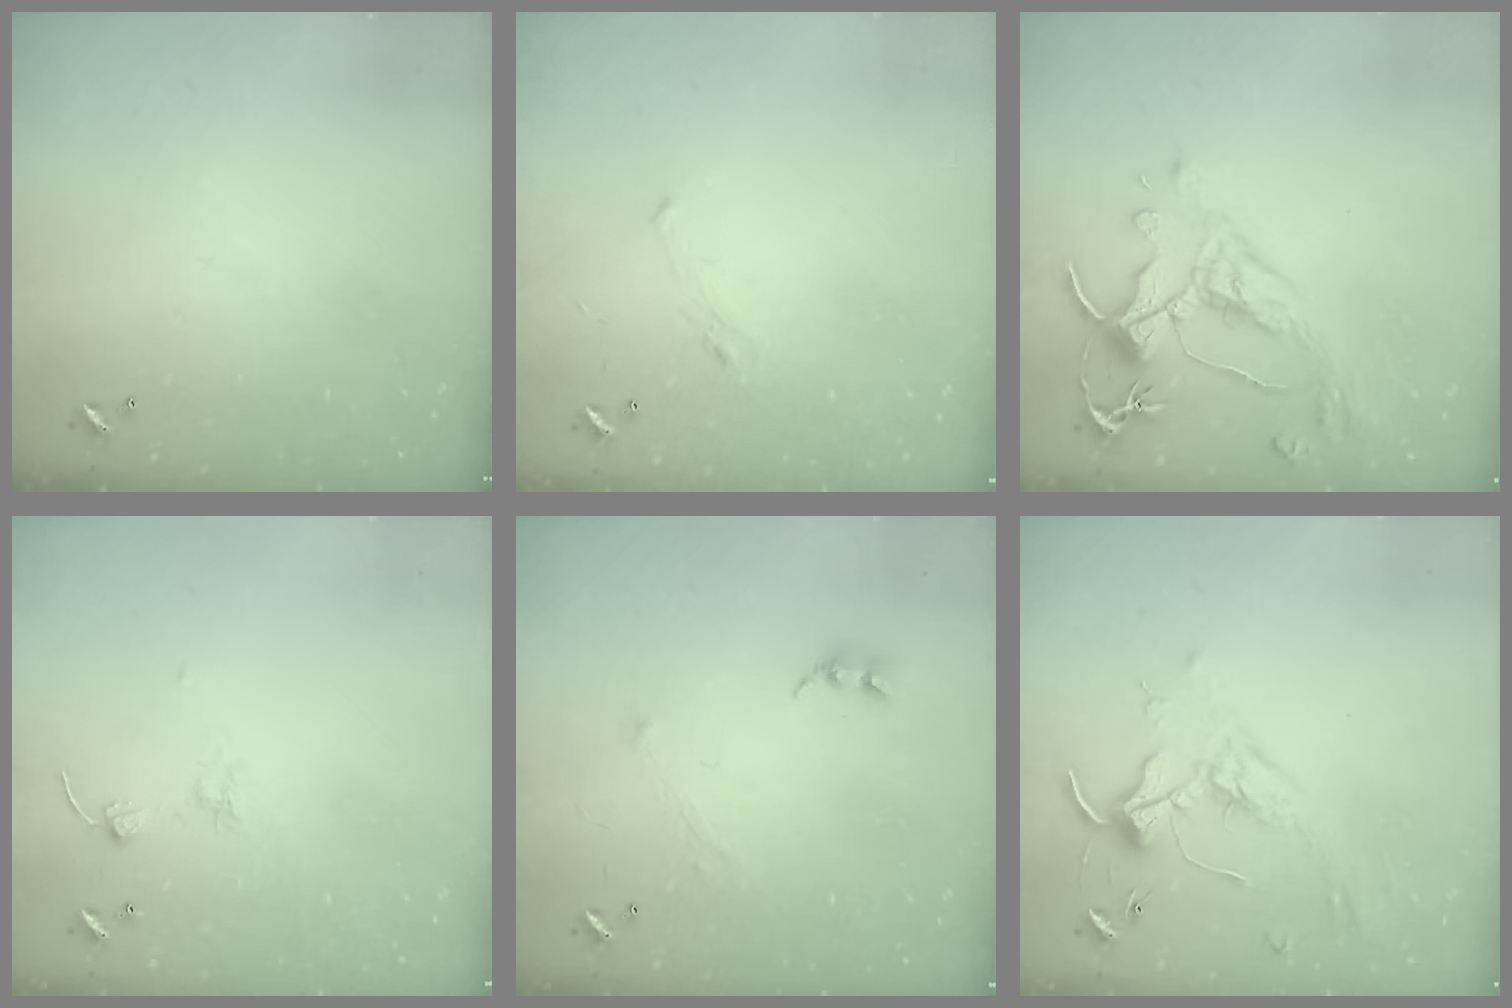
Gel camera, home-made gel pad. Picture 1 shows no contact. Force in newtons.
{"total": 1.2, "press": 0.8, "slide": 0.9}
{"total": 3.2, "press": 2.8, "slide": 1.5}
{"total": 1.7, "press": 1.5, "slide": 0.7}
{"total": 0.7, "press": 0.0, "slide": 0.7}
{"total": 1.7, "press": 1.6, "slide": 0.4}